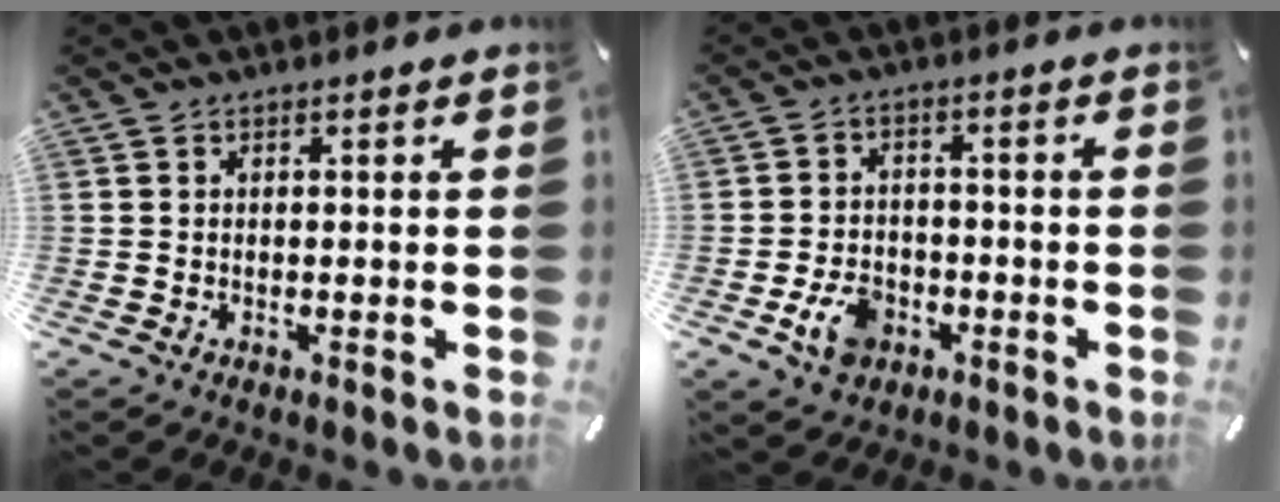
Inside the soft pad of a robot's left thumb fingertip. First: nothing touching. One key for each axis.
{"total": 6.9, "fx": -2.9, "fy": 5.1, "fz": 3.5, "tx": -0.071, "ty": 0.010, "tz": -0.054}